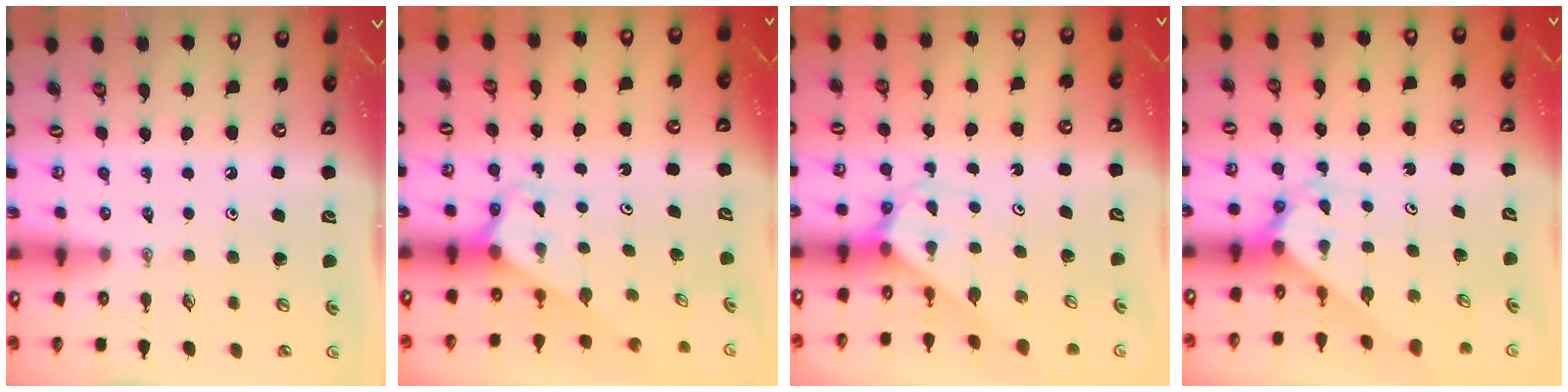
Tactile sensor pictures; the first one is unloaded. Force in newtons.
{"total": 2.5, "press": 2.5, "slide": 0.2}
{"total": 2.6, "press": 2.6, "slide": 0.2}
{"total": 2.4, "press": 2.4, "slide": 0.2}